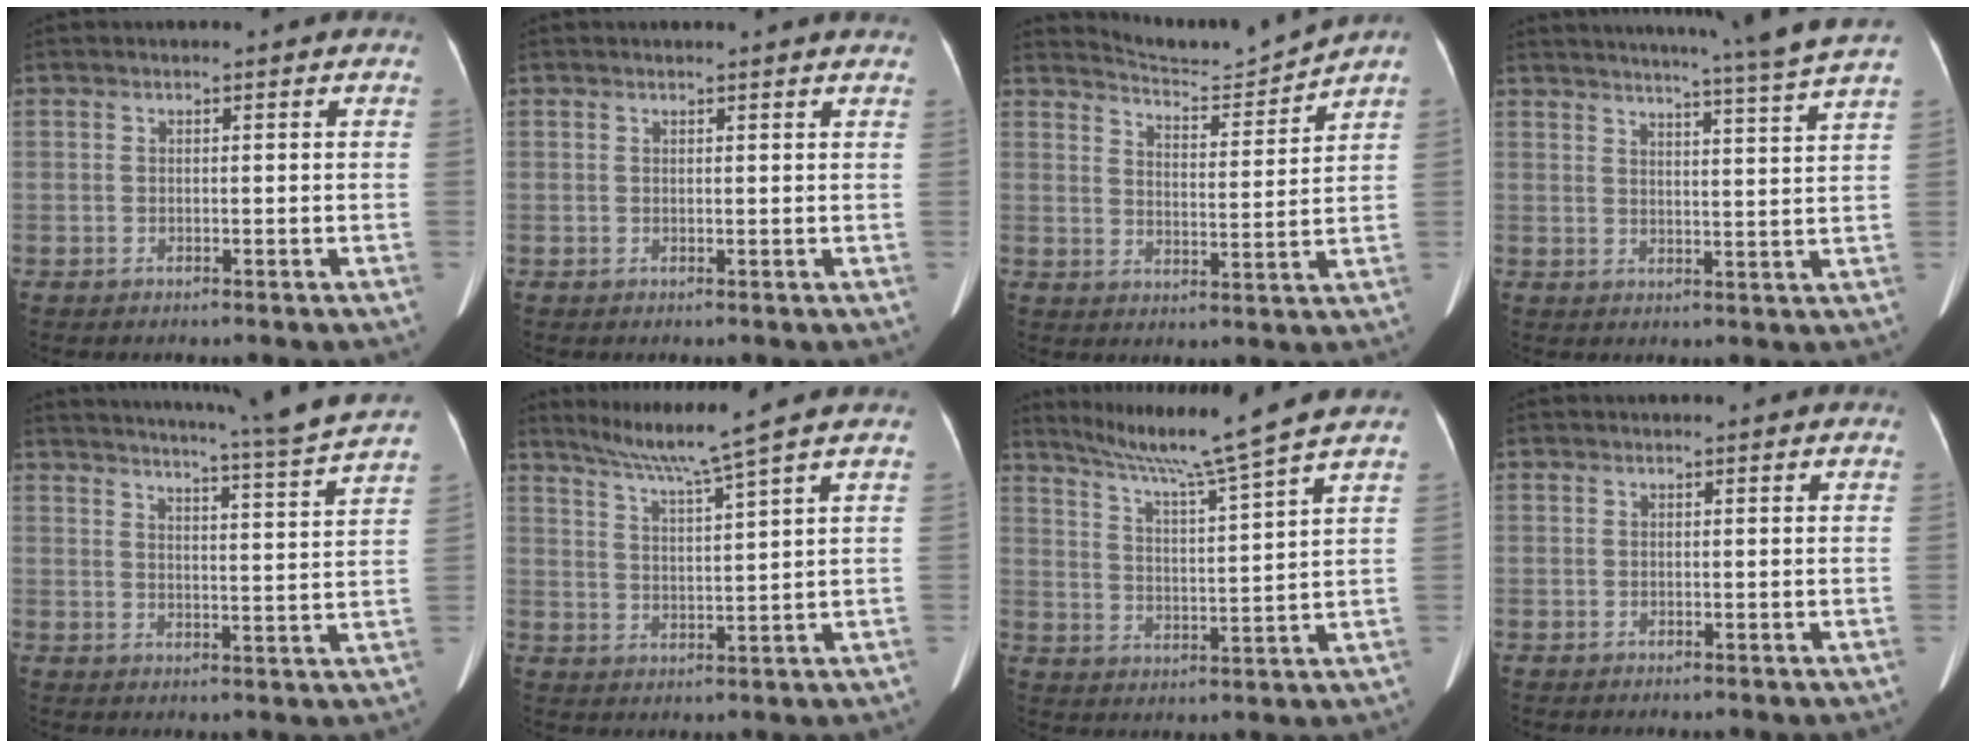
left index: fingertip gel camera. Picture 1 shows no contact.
{"total": 2.7, "force": [2.6, -0.2, 0.8], "torque": [-0.016, 0.004, 0.019]}
{"total": 7.0, "force": [6.7, -1.7, -0.8], "torque": [-0.007, -0.023, 0.116]}
{"total": 14.8, "force": [13.1, -2.6, 6.4], "torque": [-0.103, -0.044, 0.155]}
{"total": 15.9, "force": [14.5, -2.7, 6.1], "torque": [-0.105, -0.054, 0.179]}
{"total": 7.6, "force": [6.2, -2.5, 3.7], "torque": [-0.063, -0.004, 0.113]}
{"total": 13.3, "force": [11.2, -2.8, 6.6], "torque": [-0.114, -0.015, 0.171]}
{"total": 0.0}